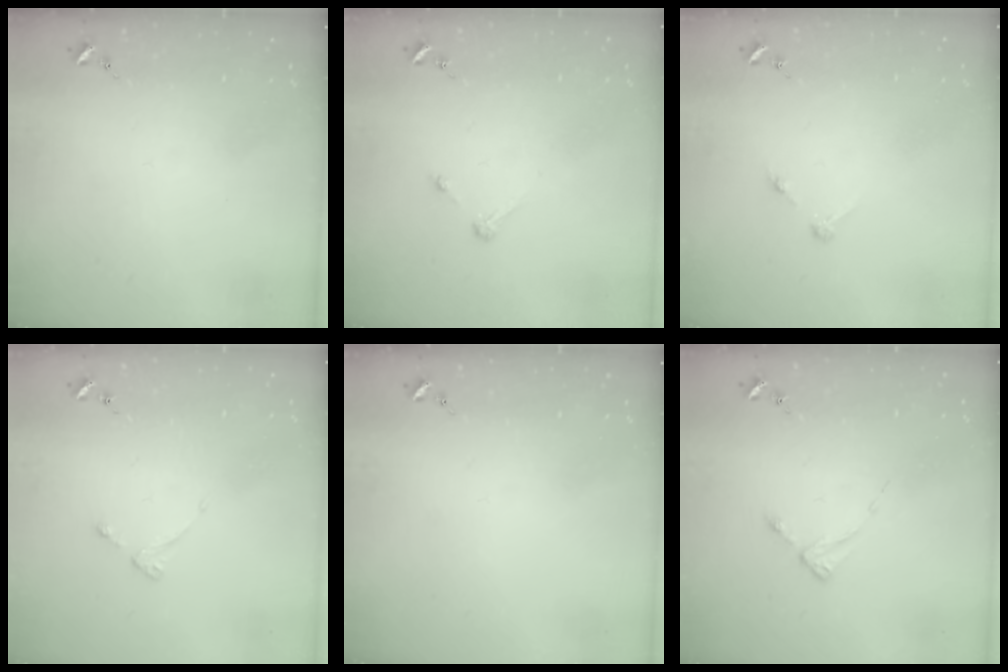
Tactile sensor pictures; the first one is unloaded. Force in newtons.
{"total": 3.3, "press": 3.2, "slide": 0.4}
{"total": 2.8, "press": 2.8, "slide": 0.3}
{"total": 2.7, "press": 2.6, "slide": 0.5}
{"total": 0.0}
{"total": 2.6, "press": 2.6, "slide": 0.3}